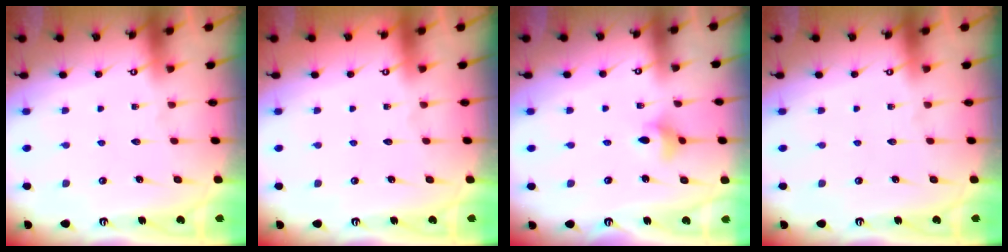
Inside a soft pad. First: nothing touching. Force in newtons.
{"total": 0.0}
{"total": 3.8, "press": 3.6, "slide": 1.1}
{"total": 0.0}